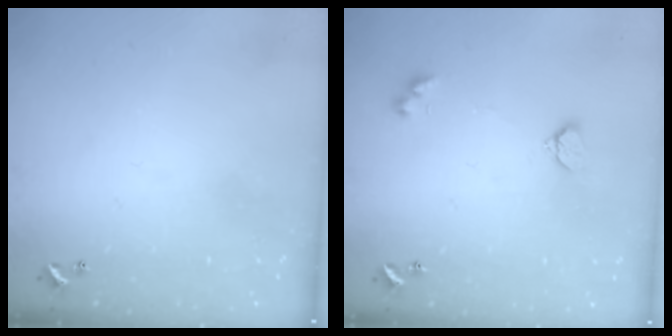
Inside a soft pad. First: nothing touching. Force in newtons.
{"total": 4.1, "press": 4.0, "slide": 0.8}